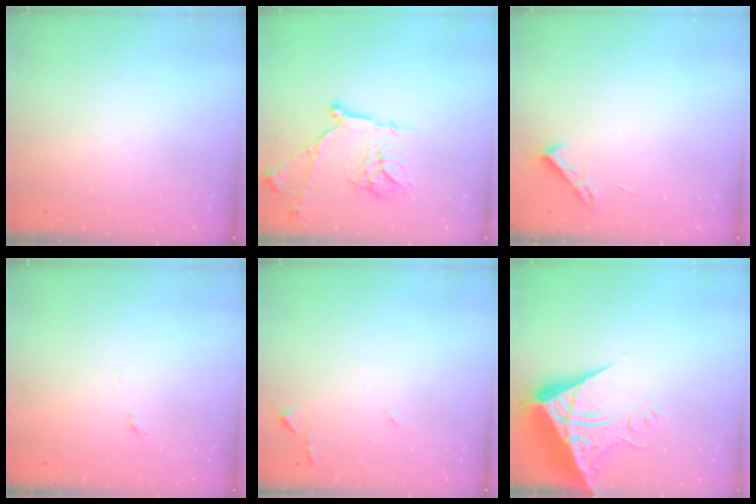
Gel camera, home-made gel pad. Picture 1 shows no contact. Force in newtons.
{"total": 18.9, "press": 18.8, "slide": 1.9}
{"total": 4.3, "press": 4.2, "slide": 0.7}
{"total": 3.9, "press": 3.8, "slide": 0.9}
{"total": 6.7, "press": 6.7, "slide": 0.7}
{"total": 13.9, "press": 13.9, "slide": 1.3}